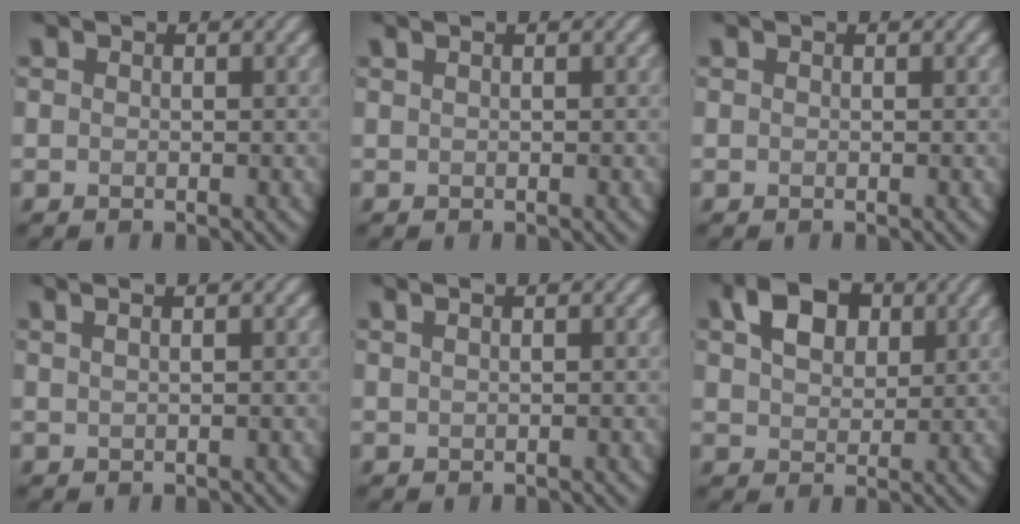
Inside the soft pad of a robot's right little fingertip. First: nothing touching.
{"total": 1.4, "force": [0.7, 0.6, 1.0], "torque": [-0.008, 0.000, -0.001]}
{"total": 0.0}
{"total": 3.8, "force": [1.9, 1.9, 2.6], "torque": [-0.018, 0.029, -0.002]}
{"total": 3.0, "force": [1.5, 1.5, 2.1], "torque": [-0.011, 0.018, -0.007]}
{"total": 4.8, "force": [2.1, 3.2, 2.9], "torque": [-0.058, 0.007, 0.034]}